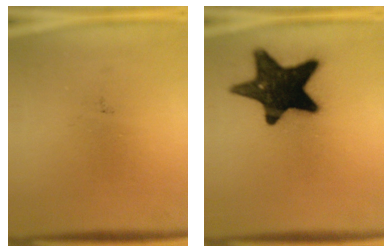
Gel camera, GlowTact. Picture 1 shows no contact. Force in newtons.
{"total": 18.2}